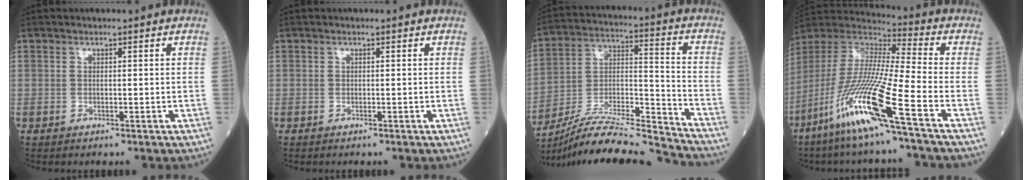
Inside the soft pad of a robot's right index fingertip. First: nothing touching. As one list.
[{"total": 0.0}, {"total": 19.8, "force": [-18.8, -0.8, 6.0], "torque": [-0.126, 0.005, -0.320]}, {"total": 18.7, "force": [-9.9, -1.1, 15.8], "torque": [-0.352, -0.050, -0.202]}]